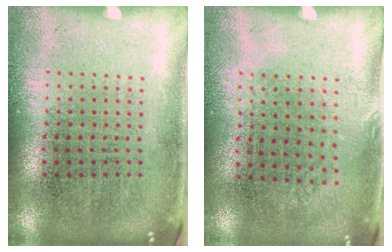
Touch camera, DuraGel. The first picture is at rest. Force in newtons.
{"total": 0.8, "press": 0.6, "slide": 0.5}